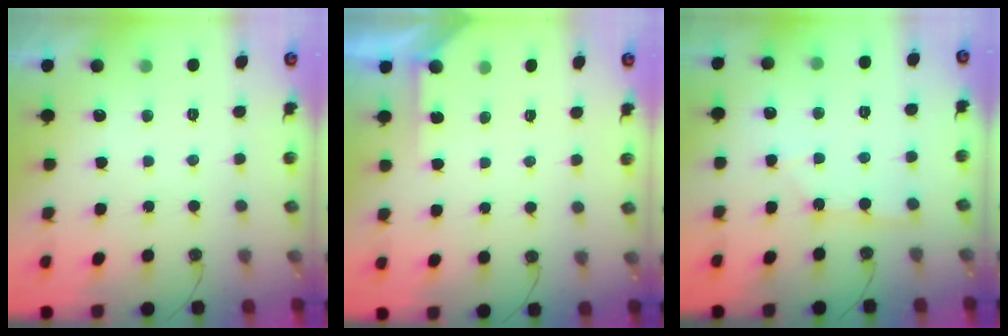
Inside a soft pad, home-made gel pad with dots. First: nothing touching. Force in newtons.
{"total": 2.8, "press": 2.8, "slide": 0.2}
{"total": 1.3, "press": 1.3, "slide": 0.1}